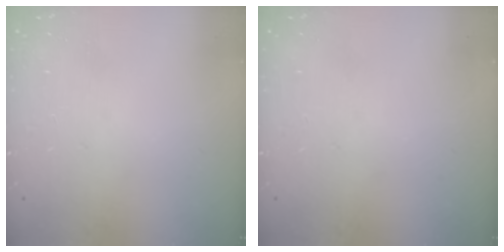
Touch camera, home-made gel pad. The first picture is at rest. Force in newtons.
{"total": 0.0}